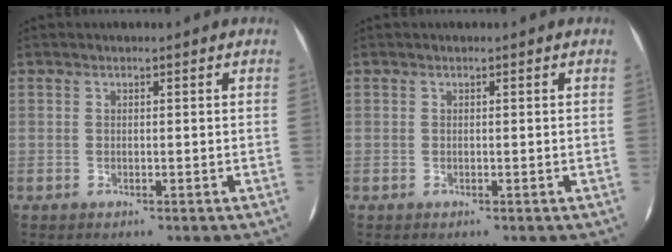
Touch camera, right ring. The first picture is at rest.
{"total": 0.0}